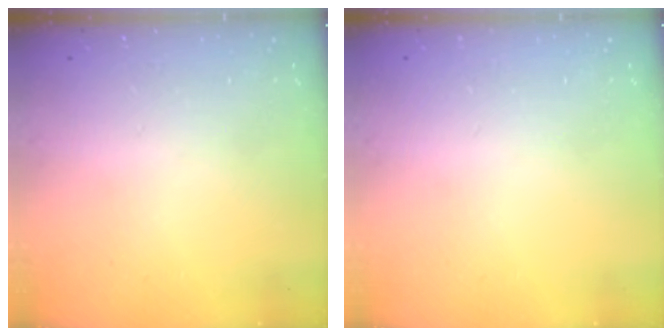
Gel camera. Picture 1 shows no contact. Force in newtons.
{"total": 0.0}